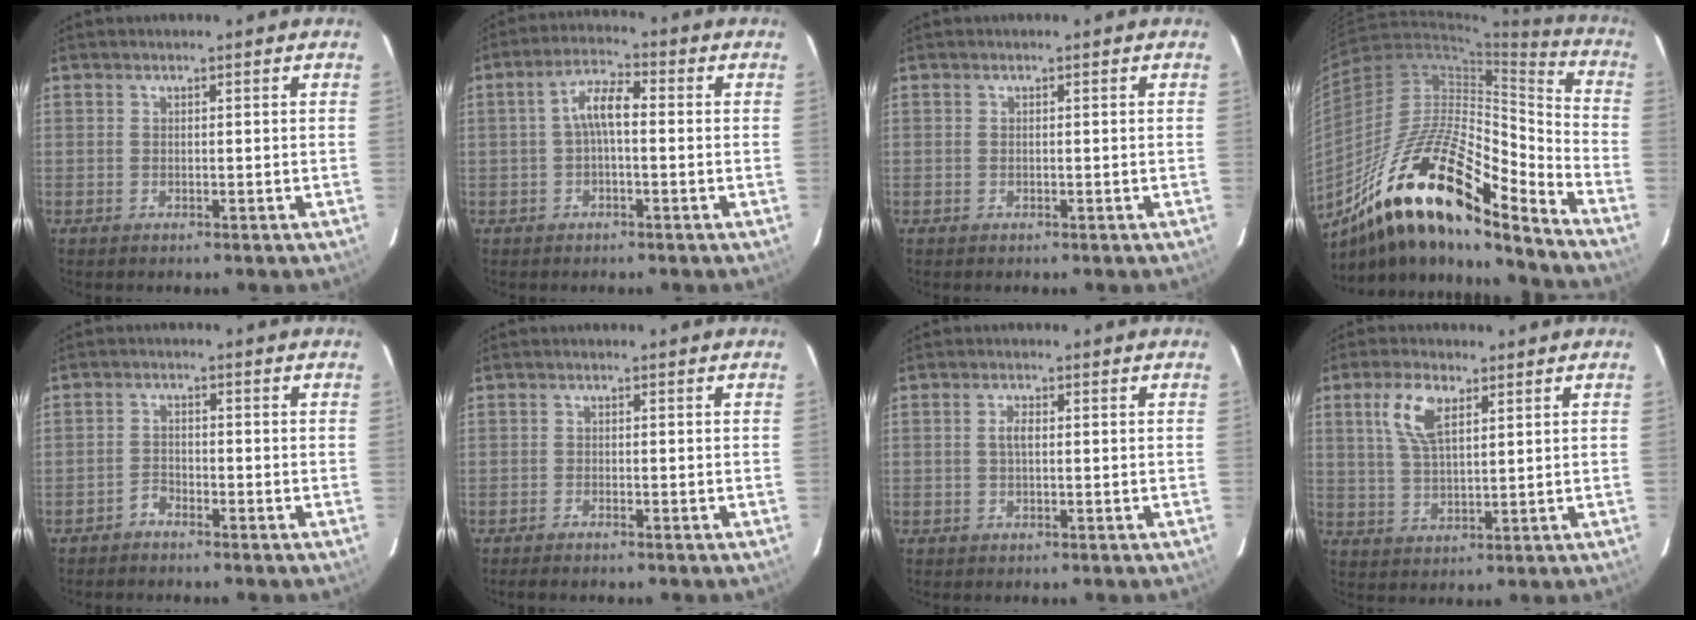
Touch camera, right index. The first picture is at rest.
{"total": 5.4, "force": [-0.3, 2.0, 5.0], "torque": [-0.099, 0.020, -0.006]}
{"total": 0.0}
{"total": 22.9, "force": [-15.0, 6.4, 16.0], "torque": [-0.284, -0.013, -0.275]}
{"total": 2.0, "force": [-1.9, 0.7, 0.2], "torque": [-0.001, 0.004, -0.037]}
{"total": 1.6, "force": [-1.5, 0.1, 0.6], "torque": [-0.020, -0.003, -0.030]}
{"total": 1.8, "force": [0.1, 0.7, 1.6], "torque": [-0.033, 0.004, -0.001]}
{"total": 7.5, "force": [3.4, 3.2, 5.9], "torque": [-0.119, 0.011, 0.069]}